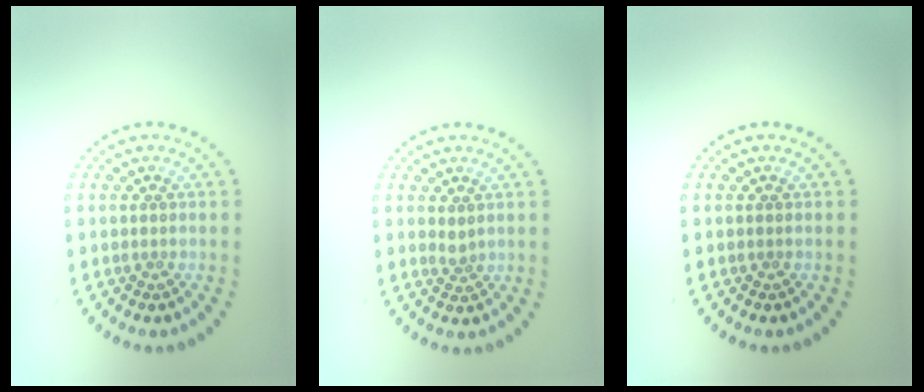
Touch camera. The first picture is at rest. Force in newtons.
{"total": 0.9, "press": 0.6, "slide": 0.7}
{"total": 0.0}